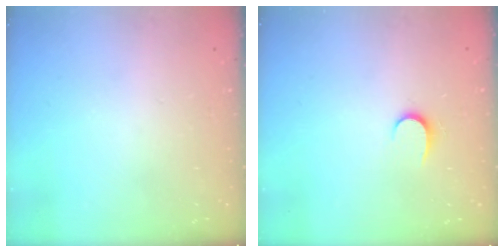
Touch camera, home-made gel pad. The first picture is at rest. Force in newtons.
{"total": 5.2, "press": 5.2, "slide": 0.5}